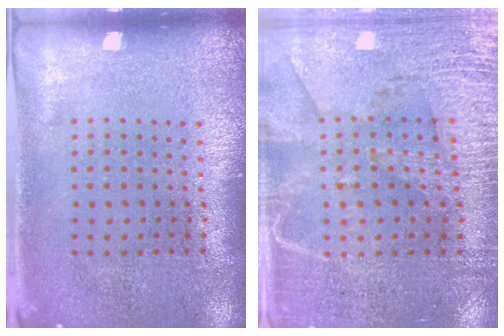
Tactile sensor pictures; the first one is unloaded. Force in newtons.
{"total": 3.2, "press": 2.9, "slide": 1.4}